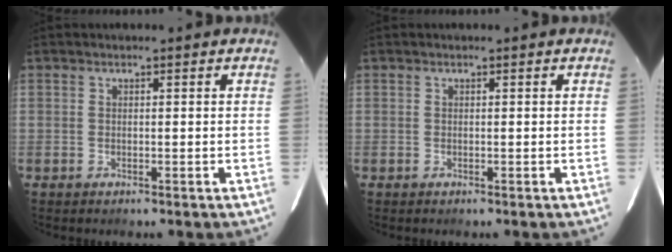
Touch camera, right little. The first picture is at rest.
{"total": 0.0}